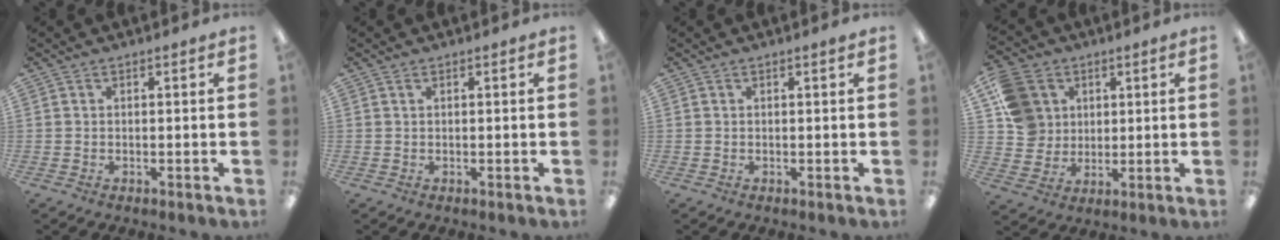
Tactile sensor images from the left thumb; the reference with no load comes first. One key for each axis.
{"total": 0.5, "fx": 0.3, "fy": 0.2, "fz": 0.4, "tx": -0.009, "ty": 0.003, "tz": 0.005}
{"total": 0.5, "fx": 0.3, "fy": 0.0, "fz": 0.4, "tx": -0.007, "ty": 0.002, "tz": 0.005}
{"total": 11.3, "fx": 4.4, "fy": 9.6, "fz": 3.9, "tx": -0.095, "ty": -0.003, "tz": 0.094}